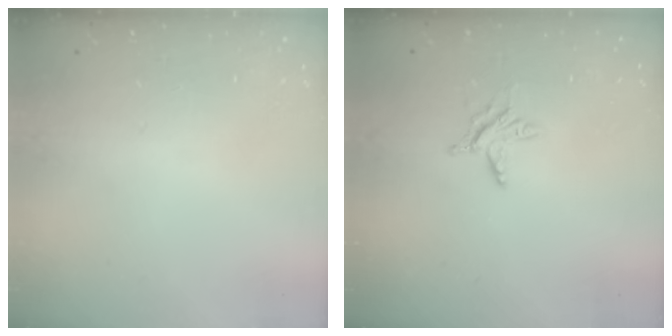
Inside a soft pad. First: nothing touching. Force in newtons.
{"total": 4.4, "press": 4.4, "slide": 0.5}